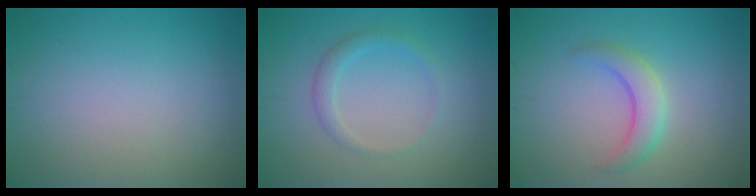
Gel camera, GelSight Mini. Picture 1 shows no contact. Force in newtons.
{"total": 1.8, "press": 1.8, "slide": 0.1}
{"total": 2.9, "press": 2.9, "slide": 0.1}